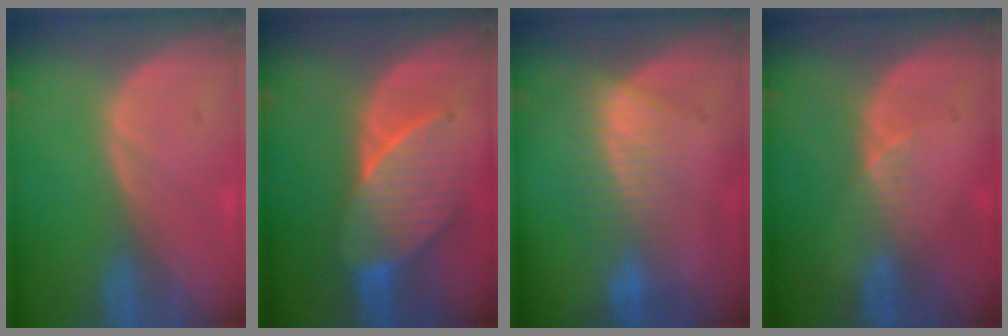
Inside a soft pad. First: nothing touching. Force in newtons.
{"total": 7.5, "press": 7.4, "slide": 0.5}
{"total": 7.1, "press": 6.3, "slide": 3.4}
{"total": 2.3, "press": 1.8, "slide": 1.4}